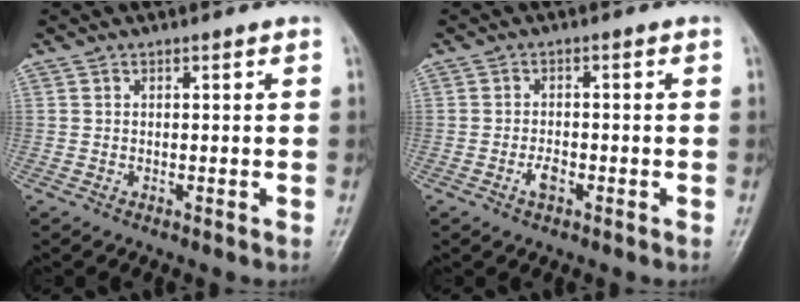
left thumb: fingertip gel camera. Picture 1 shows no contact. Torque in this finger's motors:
{"motor_torque": [-0.12, 0.23, 0.21, 0.21, 0.00]}